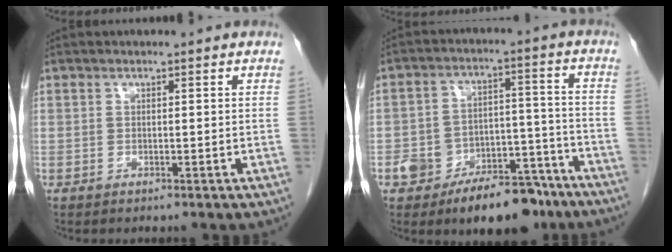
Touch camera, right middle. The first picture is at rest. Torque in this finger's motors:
{"motor_torque": [1.14, -1.00, 0.18, 0.07]}